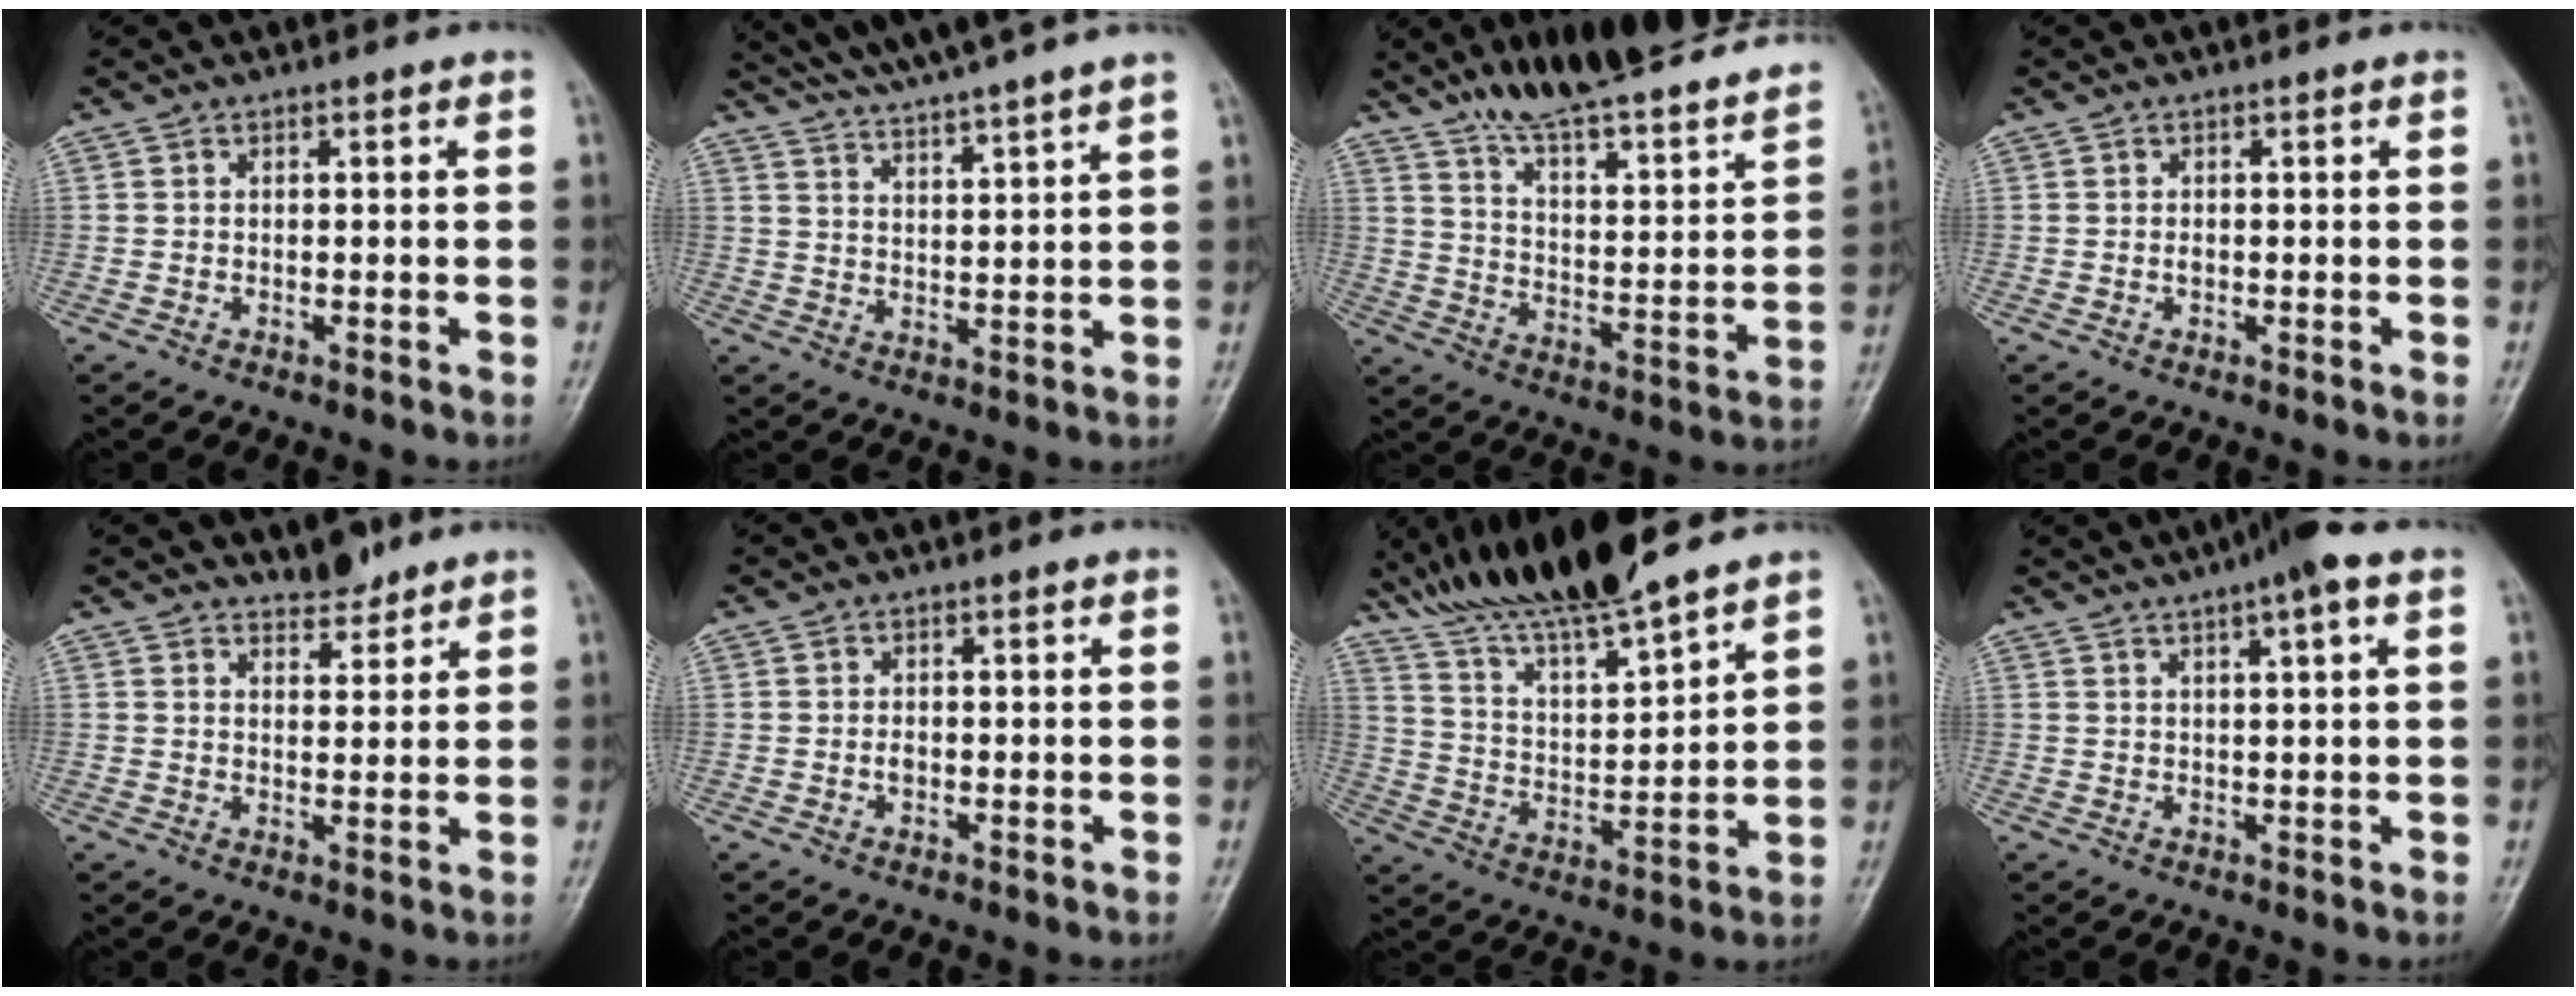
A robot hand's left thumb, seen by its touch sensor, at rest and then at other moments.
{"total": 13.7, "force": [12.2, -0.5, 6.3], "torque": [-0.100, -0.033, 0.192]}
{"total": 25.0, "force": [20.5, 4.3, 13.6], "torque": [-0.175, -0.089, 0.301]}
{"total": 0.5, "force": [0.1, 0.3, 0.4], "torque": [-0.007, 0.005, 0.001]}
{"total": 3.7, "force": [3.4, 1.3, 0.6], "torque": [0.009, -0.028, 0.054]}
{"total": 0.8, "force": [-0.1, 0.5, 0.6], "torque": [-0.010, 0.001, -0.002]}
{"total": 16.4, "force": [14.0, 1.8, 8.3], "torque": [-0.137, -0.067, 0.262]}
{"total": 7.2, "force": [4.2, 0.8, 5.8], "torque": [-0.086, 0.014, 0.062]}